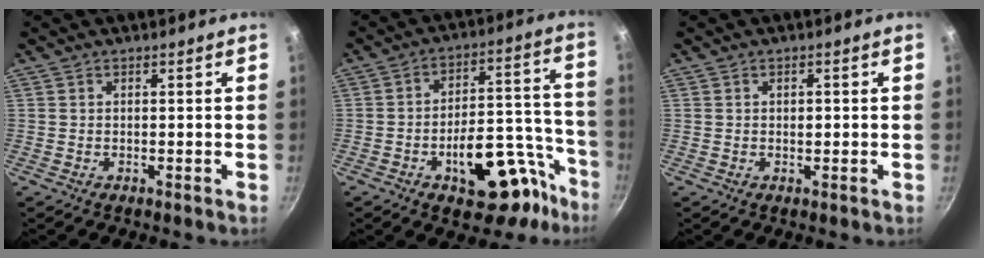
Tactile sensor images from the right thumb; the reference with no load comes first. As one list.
[{"total": 20.9, "force": [-10.8, 10.8, 14.3], "torque": [-0.121, 0.081, -0.147]}, {"total": 1.6, "force": [0.1, 1.0, 1.2], "torque": [-0.014, 0.004, 0.002]}]